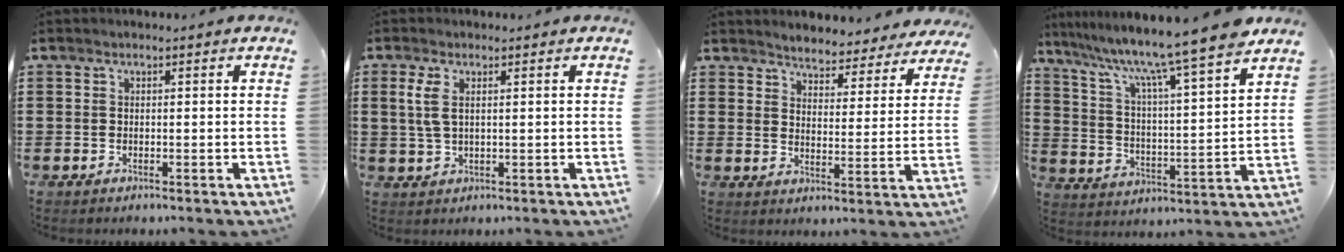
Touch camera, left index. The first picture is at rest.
{"total": 3.2, "force": [0.9, 1.3, 2.8], "torque": [-0.066, 0.004, 0.012]}
{"total": 4.0, "force": [3.9, 0.1, -0.1], "torque": [-0.021, -0.029, 0.067]}
{"total": 10.1, "force": [8.5, -1.1, 5.3], "torque": [-0.128, -0.069, 0.132]}